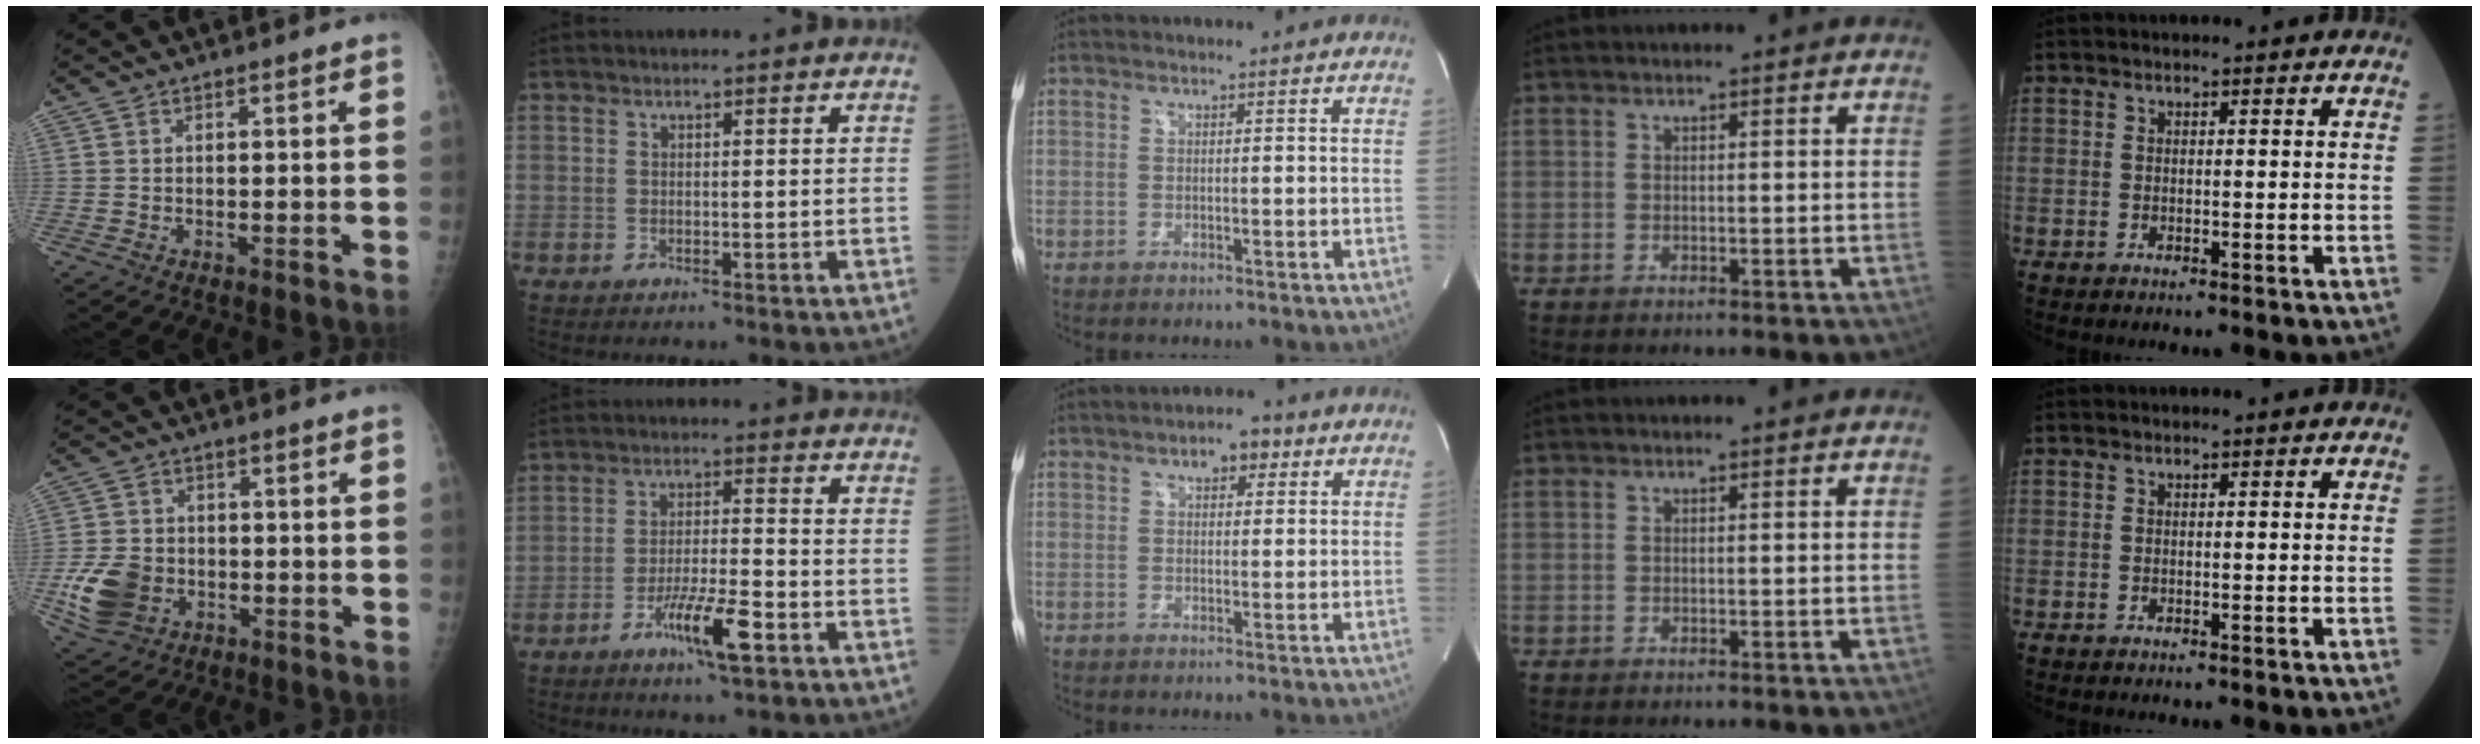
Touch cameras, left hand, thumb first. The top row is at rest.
{"thumb": {"total": 10.5, "force": [-2.9, 8.2, 5.8], "torque": [-0.102, 0.009, -0.051]}, "index": {"total": 7.7, "force": [-4.2, 0.7, 6.4], "torque": [-0.123, -0.009, -0.073]}, "middle": {"total": 3.9, "force": [1.9, 1.9, 2.7], "torque": [-0.042, 0.017, 0.028]}}